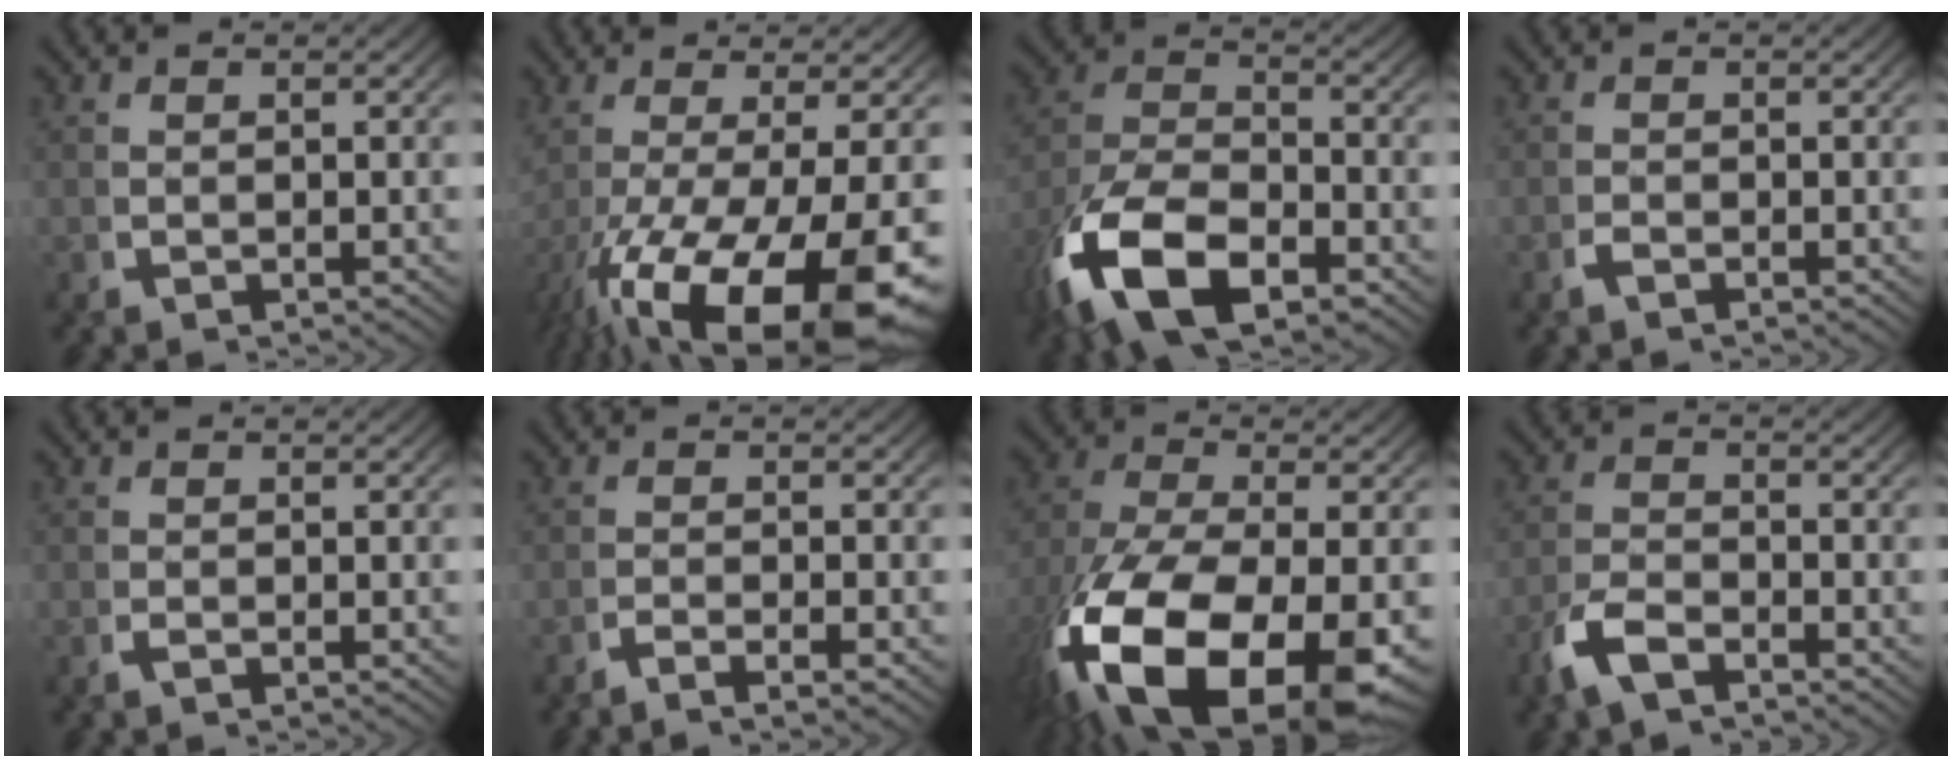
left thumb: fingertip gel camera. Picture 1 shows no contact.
{"total": 13.8, "force": [-4.4, 6.4, 11.4], "torque": [-0.222, -0.052, -0.027]}
{"total": 11.8, "force": [-3.6, 7.3, 8.5], "torque": [-0.191, -0.040, -0.045]}
{"total": 0.8, "force": [-0.7, 0.4, 0.3], "torque": [-0.008, -0.005, -0.015]}
{"total": 0.5, "force": [-0.3, 0.3, 0.3], "torque": [-0.009, -0.004, -0.004]}
{"total": 1.7, "force": [-1.2, -0.1, 1.2], "torque": [-0.023, 0.000, -0.027]}
{"total": 16.5, "force": [-4.0, 9.4, 12.9], "torque": [-0.295, -0.072, -0.026]}
{"total": 3.2, "force": [-2.1, 1.6, 1.7], "torque": [-0.040, -0.005, -0.043]}